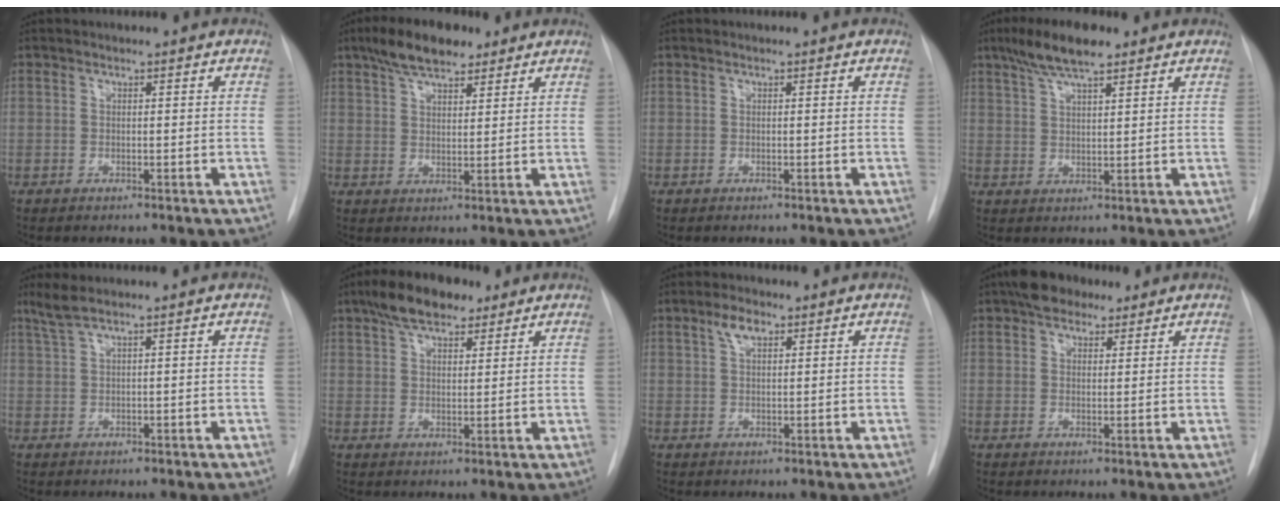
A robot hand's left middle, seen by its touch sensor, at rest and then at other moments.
{"total": 8.3, "force": [6.0, 3.0, 5.0], "torque": [-0.092, 0.018, 0.103]}
{"total": 0.0}
{"total": 7.7, "force": [5.4, 1.4, 5.3], "torque": [-0.106, 0.016, 0.096]}
{"total": 2.7, "force": [1.8, -0.1, 1.9], "torque": [-0.055, 0.014, 0.044]}
{"total": 8.7, "force": [6.0, 3.4, 5.3], "torque": [-0.096, 0.022, 0.103]}
{"total": 3.0, "force": [1.7, 1.3, 2.1], "torque": [-0.044, 0.009, 0.034]}
{"total": 5.9, "force": [4.2, 3.0, 2.7], "torque": [-0.045, 0.021, 0.071]}